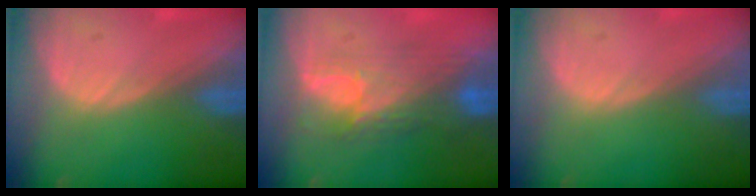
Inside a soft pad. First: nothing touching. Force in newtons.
{"total": 7.9, "press": 7.7, "slide": 1.9}
{"total": 0.0}